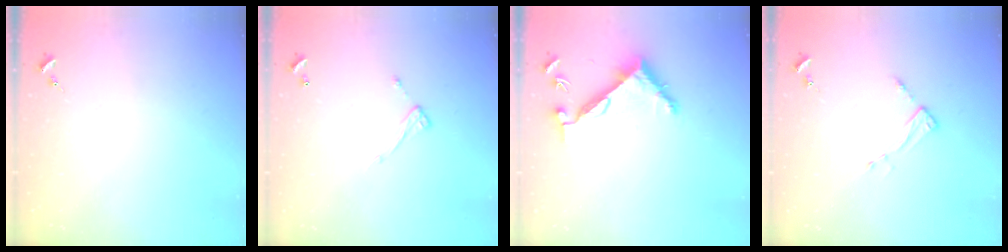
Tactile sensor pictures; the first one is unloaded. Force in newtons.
{"total": 7.5, "press": 7.4, "slide": 0.4}
{"total": 6.9, "press": 6.9, "slide": 0.3}
{"total": 3.0, "press": 3.0, "slide": 0.5}